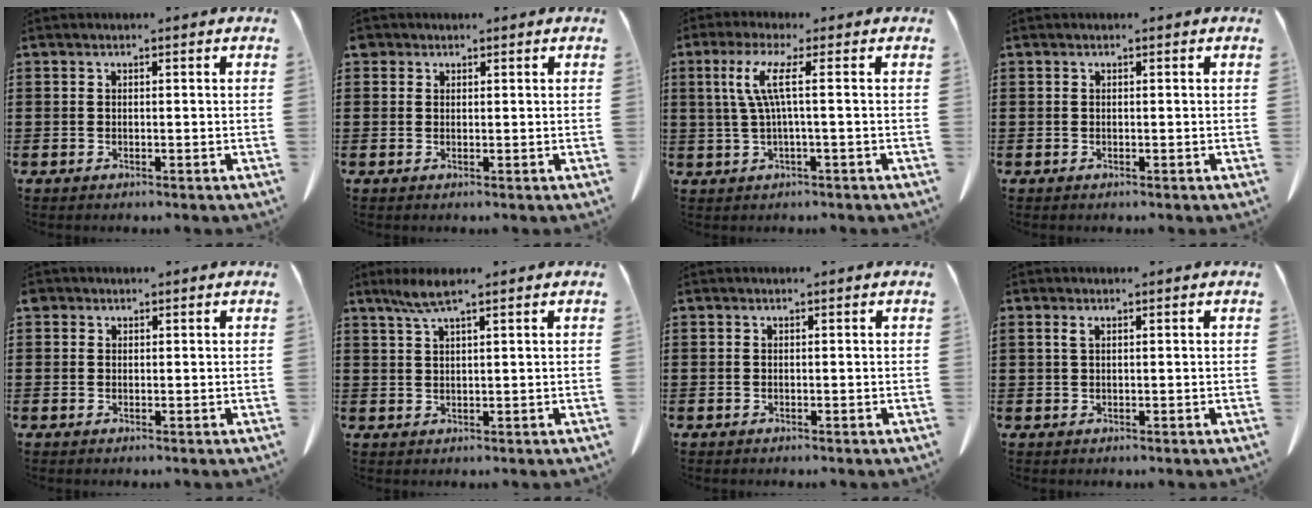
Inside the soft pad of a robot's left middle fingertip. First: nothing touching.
{"total": 1.1, "force": [0.8, 0.8, 0.1], "torque": [-0.007, 0.002, 0.015]}
{"total": 5.7, "force": [0.8, -0.1, 5.7], "torque": [-0.126, -0.008, 0.005]}
{"total": 0.0}
{"total": 0.9, "force": [0.6, 0.7, 0.1], "torque": [-0.006, 0.002, 0.012]}
{"total": 3.6, "force": [2.3, 0.4, 2.8], "torque": [-0.059, 0.001, 0.041]}
{"total": 0.0}
{"total": 1.1, "force": [0.5, 0.2, 0.9], "torque": [-0.020, 0.001, 0.009]}